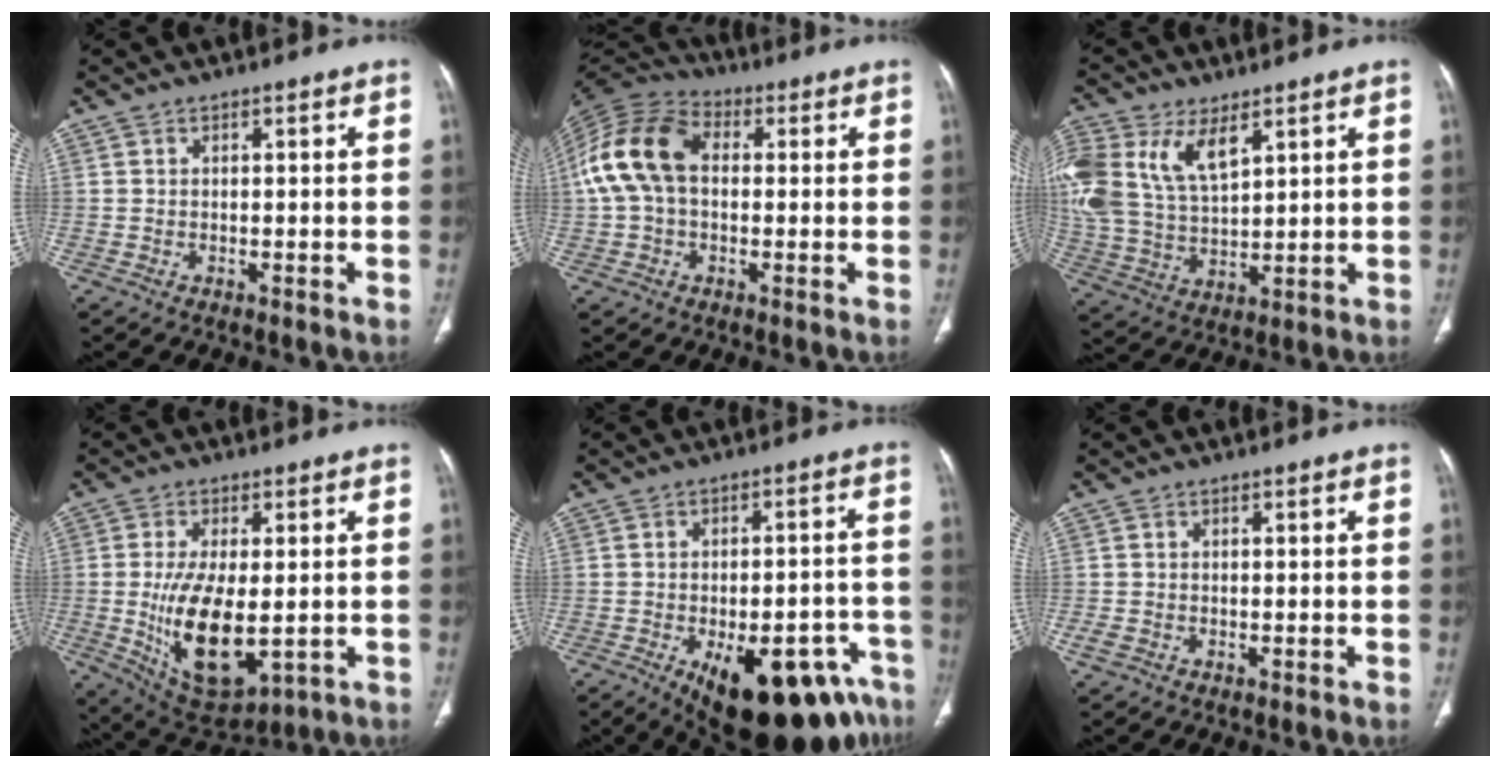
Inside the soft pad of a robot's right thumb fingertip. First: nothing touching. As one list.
[{"total": 13.8, "force": [1.3, 9.4, 10.0], "torque": [-0.205, 0.037, 0.014]}, {"total": 17.3, "force": [7.9, 9.6, 12.0], "torque": [-0.272, -0.010, 0.158]}, {"total": 15.0, "force": [-1.9, 7.0, 13.1], "torque": [-0.229, -0.023, -0.010]}, {"total": 21.7, "force": [-11.1, 9.7, 15.9], "torque": [-0.146, 0.046, -0.139]}, {"total": 1.6, "force": [-0.5, 1.2, 0.9], "torque": [-0.022, 0.003, -0.010]}]